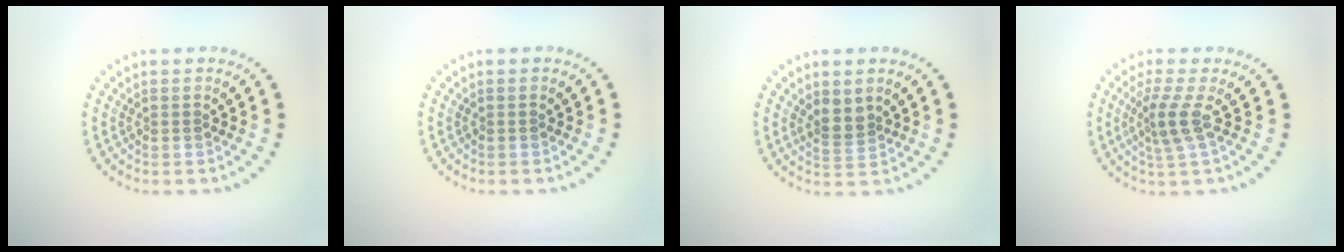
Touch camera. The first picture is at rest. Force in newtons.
{"total": 0.0}
{"total": 2.1, "press": 1.7, "slide": 1.3}
{"total": 2.6, "press": 1.8, "slide": 1.8}